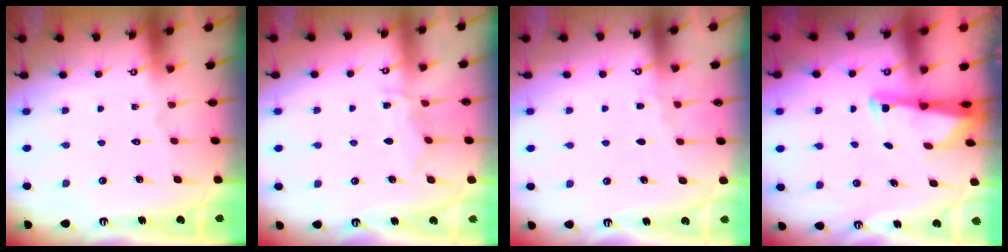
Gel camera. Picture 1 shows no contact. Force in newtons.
{"total": 5.8, "press": 5.7, "slide": 0.8}
{"total": 2.9, "press": 2.8, "slide": 0.5}
{"total": 2.7, "press": 2.7, "slide": 0.5}